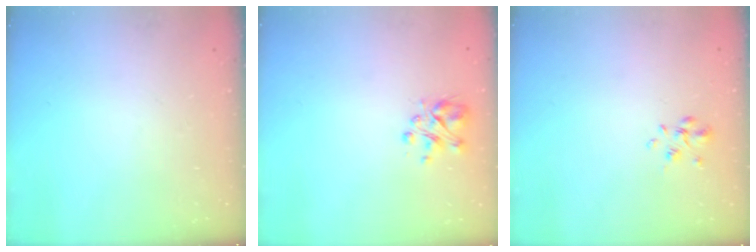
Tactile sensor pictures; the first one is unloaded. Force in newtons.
{"total": 3.2, "press": 3.1, "slide": 0.8}
{"total": 2.5, "press": 2.4, "slide": 0.9}